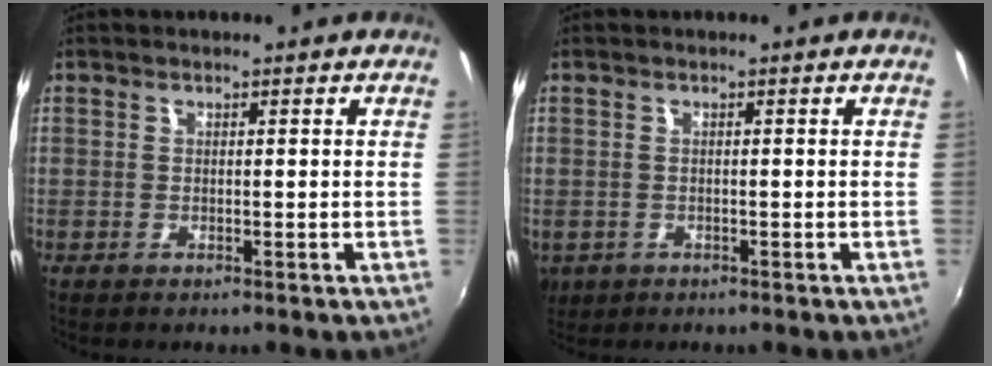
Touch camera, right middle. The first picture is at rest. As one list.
[{"total": 4.4, "force": [-1.3, 3.7, 2.1], "torque": [-0.046, -0.010, -0.016]}]